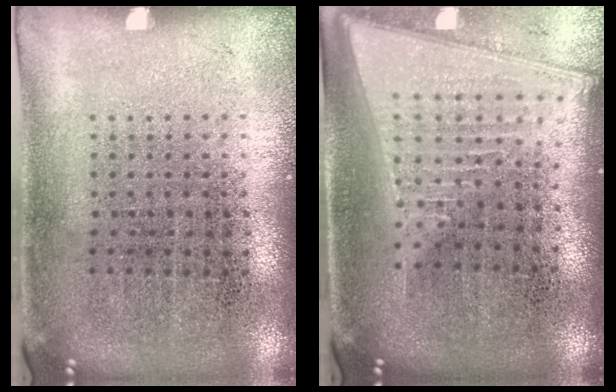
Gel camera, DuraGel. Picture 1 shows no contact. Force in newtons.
{"total": 2.2, "press": 1.8, "slide": 1.2}